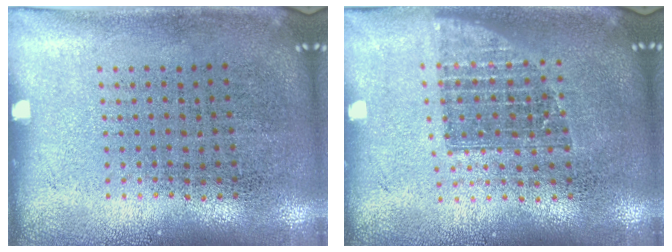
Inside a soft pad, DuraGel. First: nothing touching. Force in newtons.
{"total": 1.4, "press": 1.1, "slide": 0.8}